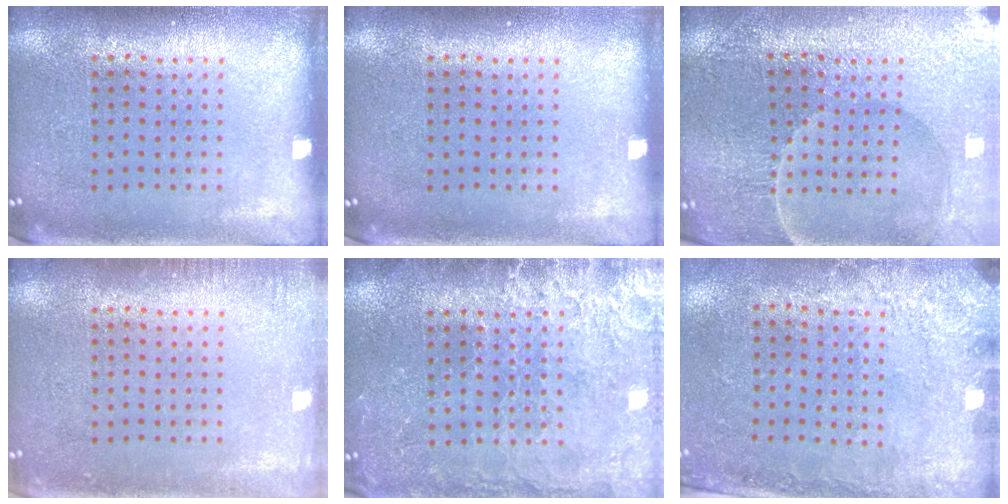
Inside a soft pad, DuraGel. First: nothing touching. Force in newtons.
{"total": 0.0}
{"total": 3.6, "press": 3.6, "slide": 0.2}
{"total": 1.3, "press": 1.2, "slide": 0.2}
{"total": 3.3, "press": 3.1, "slide": 0.9}
{"total": 2.7, "press": 2.0, "slide": 1.9}